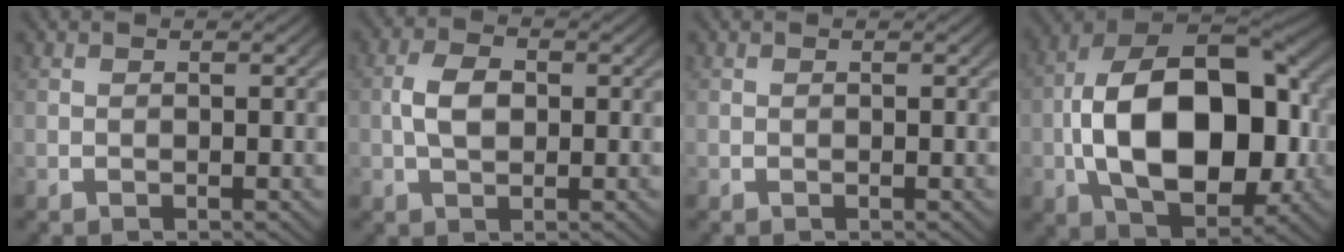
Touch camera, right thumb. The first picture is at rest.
{"total": 3.8, "force": [0.2, 2.4, 2.9], "torque": [-0.057, -0.005, 0.006]}
{"total": 0.0}
{"total": 19.9, "force": [-1.5, 12.7, 15.2], "torque": [-0.305, -0.063, 0.008]}